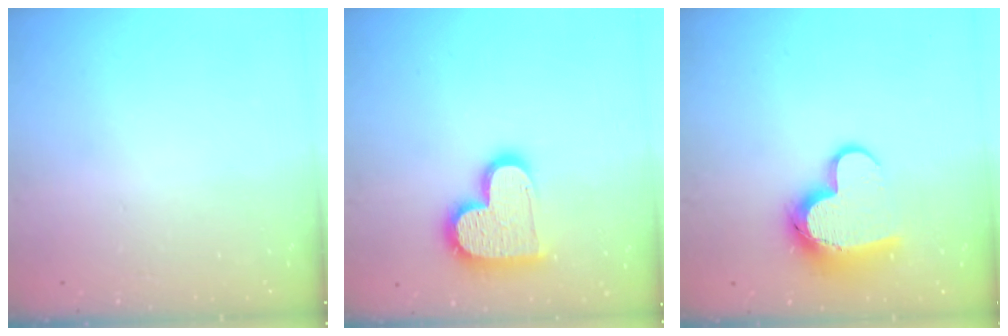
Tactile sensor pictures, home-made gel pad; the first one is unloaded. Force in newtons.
{"total": 16.0, "press": 16.0, "slide": 1.1}
{"total": 12.4, "press": 12.3, "slide": 1.2}